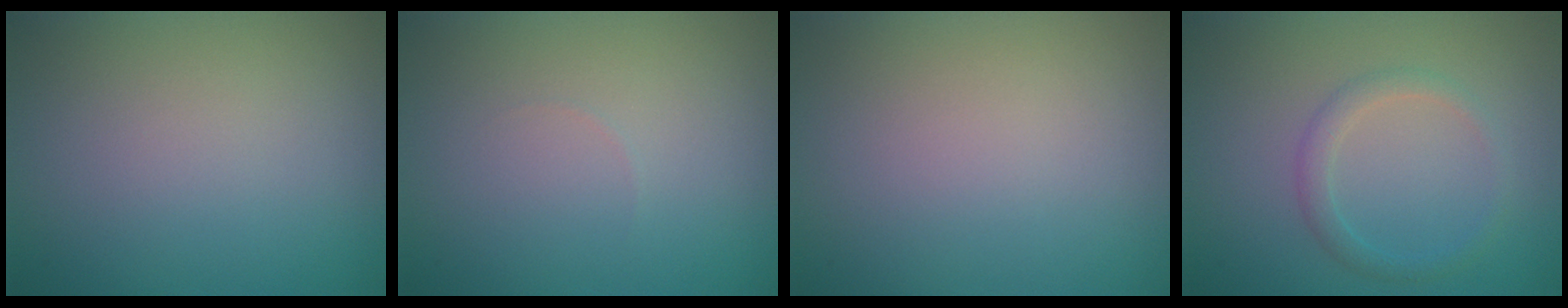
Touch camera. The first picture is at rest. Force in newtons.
{"total": 0.0}
{"total": 0.0}
{"total": 1.7, "press": 1.7, "slide": 0.1}